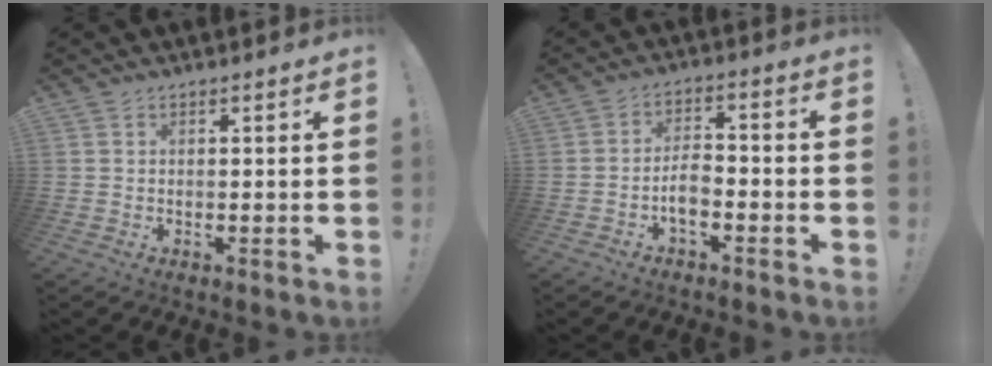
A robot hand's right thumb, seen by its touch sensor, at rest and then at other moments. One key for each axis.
{"total": 5.7, "fx": -2.3, "fy": 2.8, "fz": 4.3, "tx": -0.068, "ty": 0.004, "tz": -0.044}